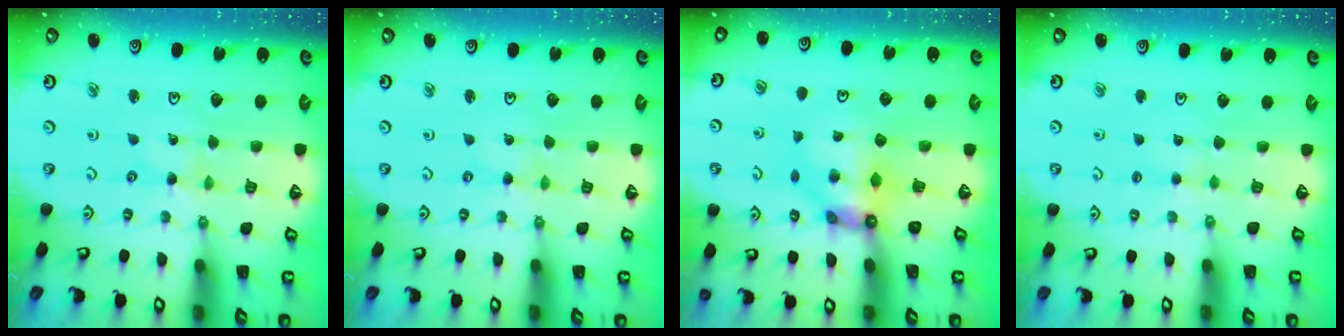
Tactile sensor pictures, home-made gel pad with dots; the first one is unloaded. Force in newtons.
{"total": 0.0}
{"total": 8.8, "press": 8.8, "slide": 0.6}
{"total": 1.6, "press": 1.6, "slide": 0.3}